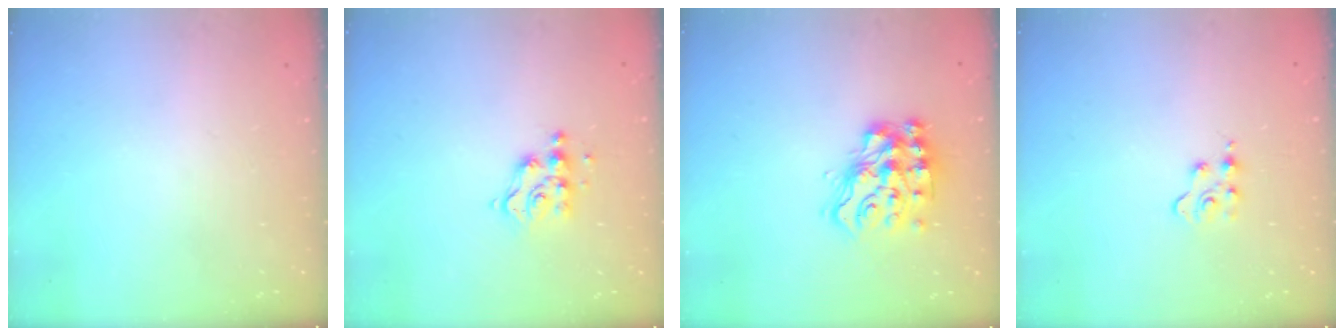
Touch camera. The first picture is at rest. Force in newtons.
{"total": 7.3, "press": 7.3, "slide": 0.1}
{"total": 14.6, "press": 14.4, "slide": 2.0}
{"total": 3.0, "press": 3.0, "slide": 0.3}